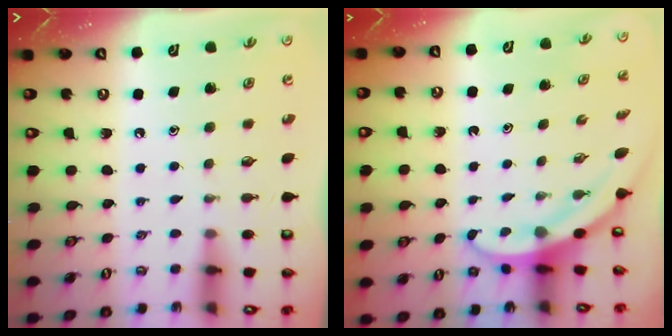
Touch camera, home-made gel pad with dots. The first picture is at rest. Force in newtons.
{"total": 3.0, "press": 3.0, "slide": 0.1}